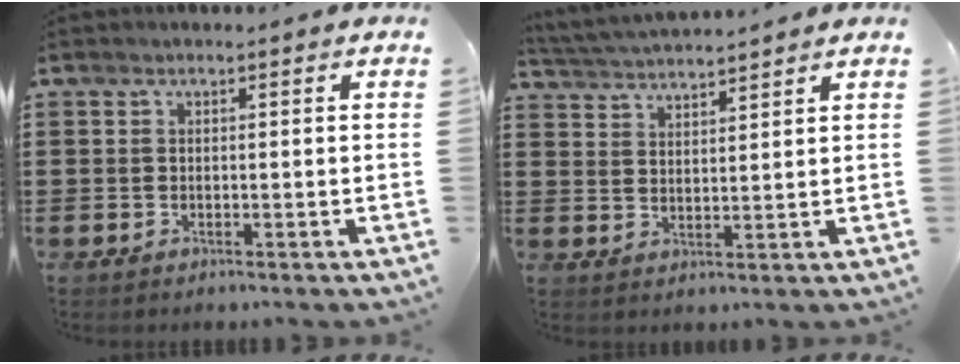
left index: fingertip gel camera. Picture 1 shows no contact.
{"total": 3.5, "force": [3.4, -0.3, 0.1], "torque": [-0.017, -0.015, 0.060]}